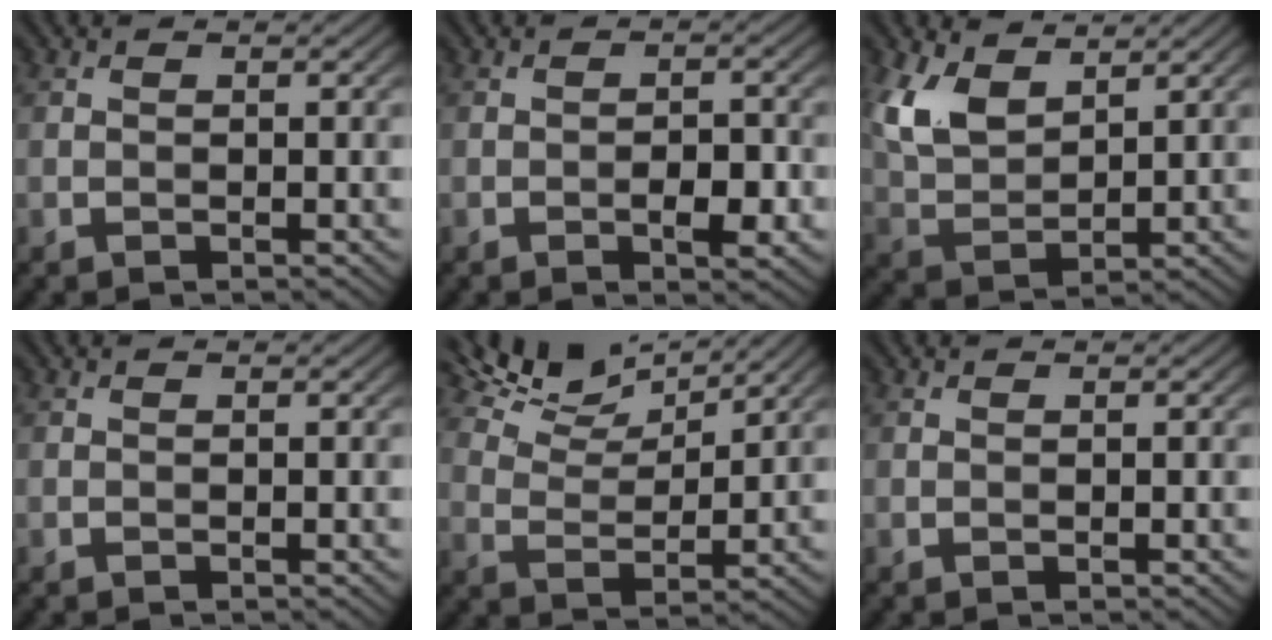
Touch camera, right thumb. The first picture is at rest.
{"total": 3.5, "force": [-1.2, 1.5, 2.9], "torque": [-0.036, 0.003, -0.018]}
{"total": 7.1, "force": [4.0, 3.6, 4.7], "torque": [-0.114, 0.000, 0.083]}
{"total": 0.0}
{"total": 8.0, "force": [6.6, 2.1, 3.9], "torque": [-0.095, 0.010, 0.122]}
{"total": 0.0}